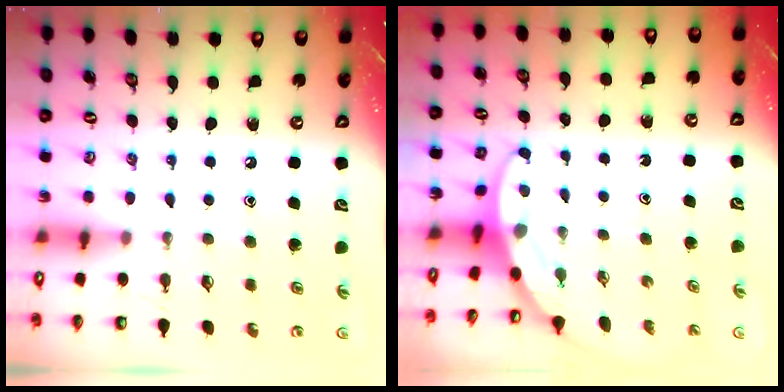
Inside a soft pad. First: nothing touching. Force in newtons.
{"total": 3.5, "press": 3.5, "slide": 0.2}